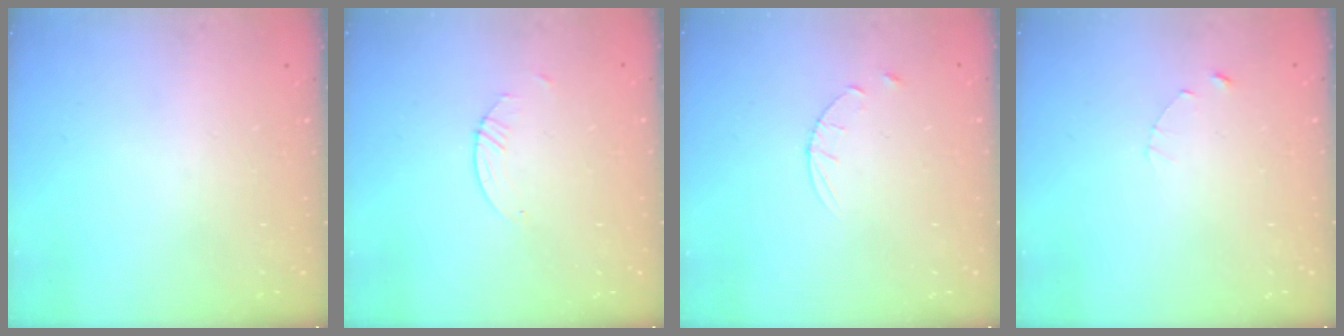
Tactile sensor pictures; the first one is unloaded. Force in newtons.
{"total": 0.8, "press": 0.8, "slide": 0.2}
{"total": 4.9, "press": 4.9, "slide": 0.6}
{"total": 1.2, "press": 1.1, "slide": 0.2}